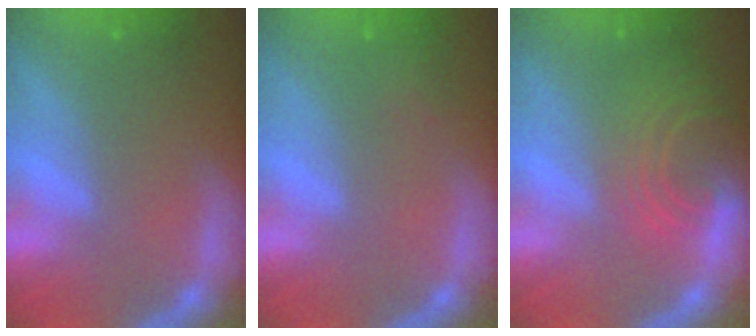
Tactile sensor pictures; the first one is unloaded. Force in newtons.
{"total": 1.4}
{"total": 8.1}